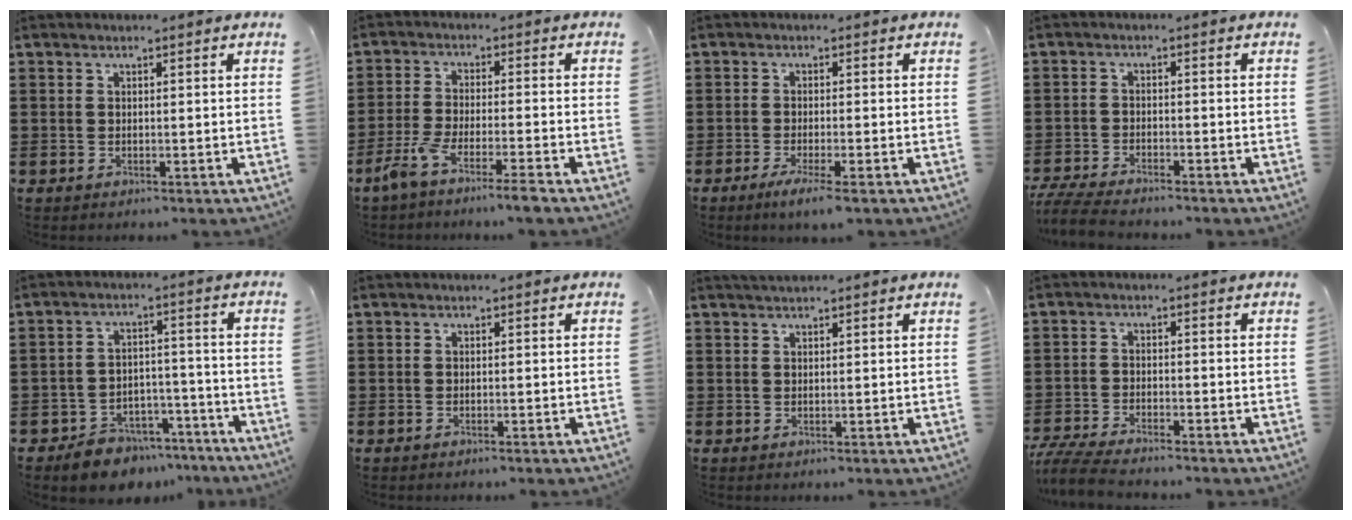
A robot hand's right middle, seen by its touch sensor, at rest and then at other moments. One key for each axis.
{"total": 5.7, "fx": -4.6, "fy": -0.3, "fz": 3.3, "tx": -0.073, "ty": -0.017, "tz": -0.090}
{"total": 2.9, "fx": -1.9, "fy": -0.2, "fz": 2.2, "tx": -0.044, "ty": -0.008, "tz": -0.034}
{"total": 4.5, "fx": -4.3, "fy": 0.3, "fz": 1.2, "tx": -0.040, "ty": -0.009, "tz": -0.089}
{"total": 6.2, "fx": -5.8, "fy": 2.0, "fz": 0.4, "tx": -0.005, "ty": 0.027, "tz": -0.114}
{"total": 0.0}
{"total": 1.3, "fx": 1.1, "fy": -0.1, "fz": 0.5, "tx": -0.012, "ty": 0.000, "tz": 0.021}
{"total": 5.1, "fx": -4.8, "fy": 0.3, "fz": 1.5, "tx": -0.044, "ty": -0.008, "tz": -0.098}